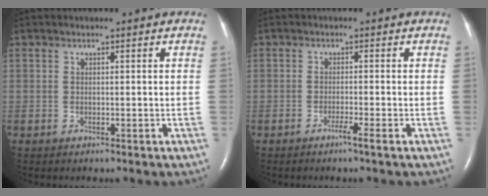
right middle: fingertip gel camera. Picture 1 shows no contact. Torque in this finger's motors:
{"motor_torque": [0.21, -0.21, 0.00, 0.01]}